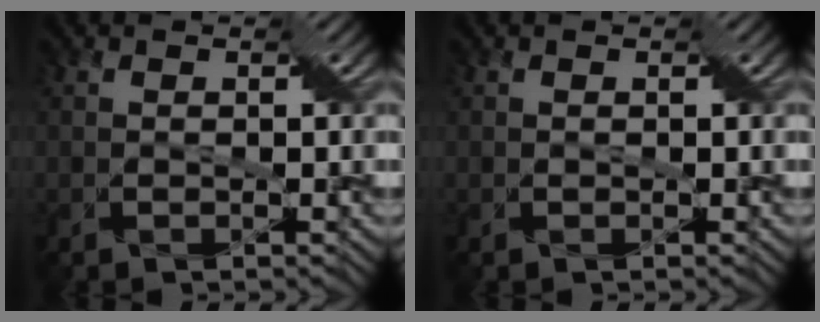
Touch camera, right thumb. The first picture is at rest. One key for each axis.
{"total": 0.0}